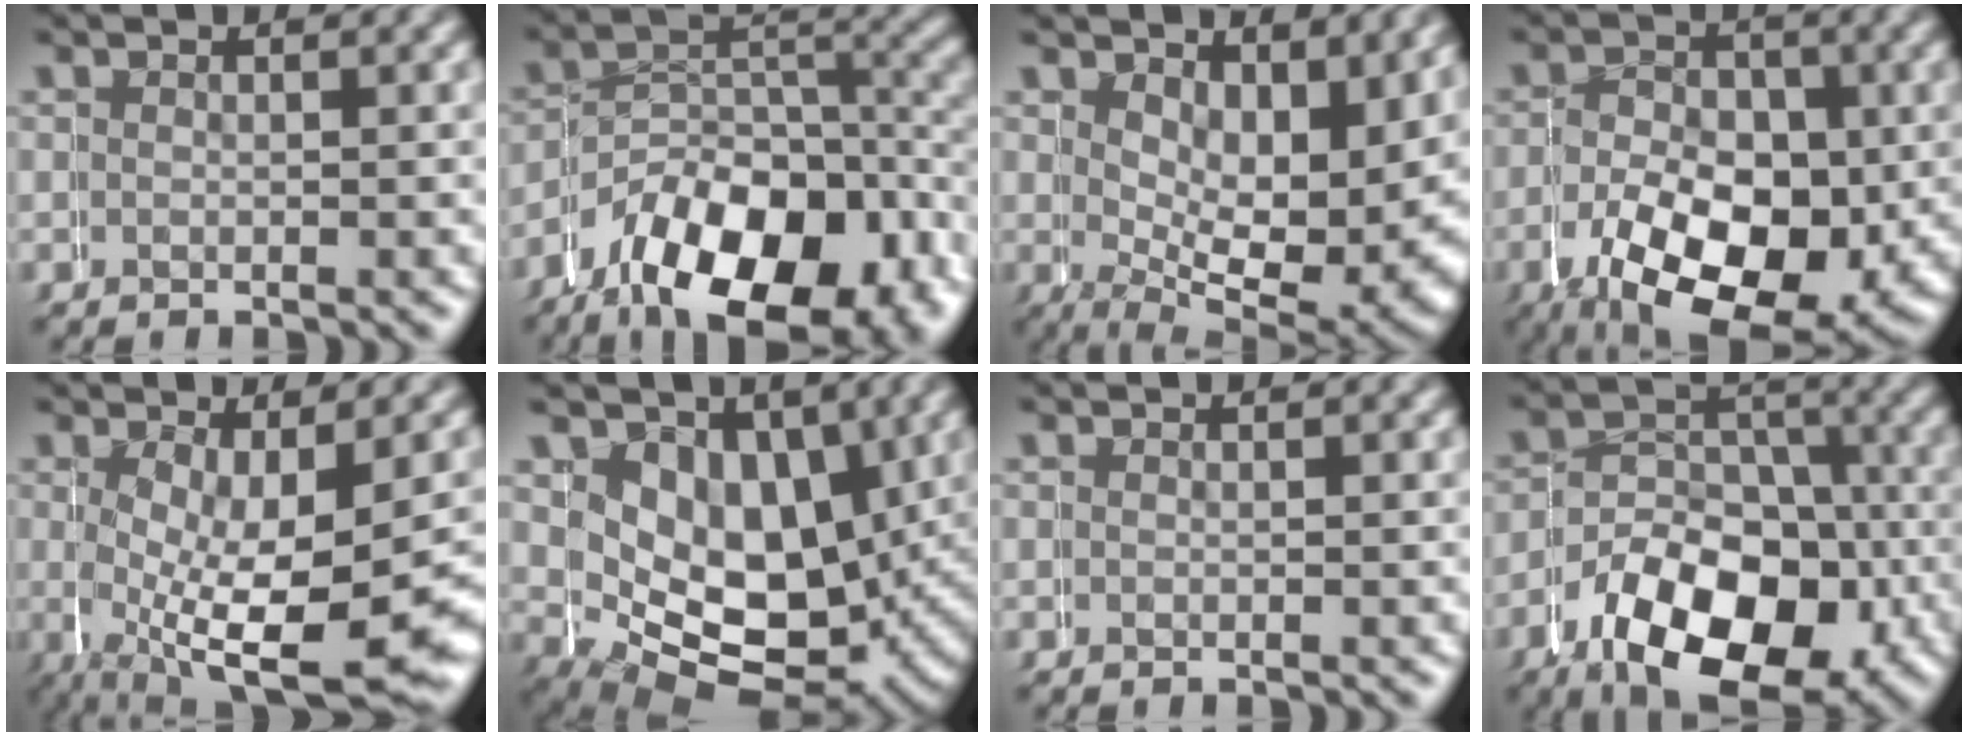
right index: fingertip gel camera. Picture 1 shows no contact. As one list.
[{"total": 13.6, "force": [-6.8, 7.2, 9.3], "torque": [-0.129, -0.044, -0.089]}, {"total": 10.6, "force": [1.4, 5.8, 8.8], "torque": [-0.118, -0.036, 0.036]}, {"total": 11.4, "force": [-3.3, 6.9, 8.4], "torque": [-0.151, -0.056, -0.028]}, {"total": 10.0, "force": [-0.8, 3.9, 9.1], "torque": [-0.151, -0.034, 0.014]}, {"total": 11.7, "force": [-0.2, 9.4, 7.0], "torque": [-0.136, -0.057, 0.016]}, {"total": 0.0}, {"total": 12.4, "force": [-5.7, 7.6, 7.9], "torque": [-0.131, -0.056, -0.068]}]